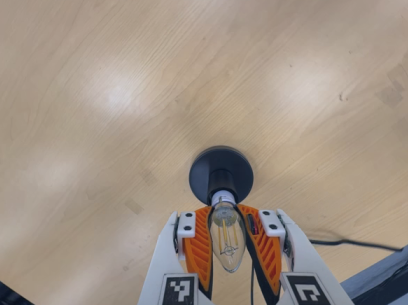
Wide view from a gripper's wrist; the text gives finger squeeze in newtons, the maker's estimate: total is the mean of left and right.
{"total": 25.3, "left": 27.1, "right": 23.4}